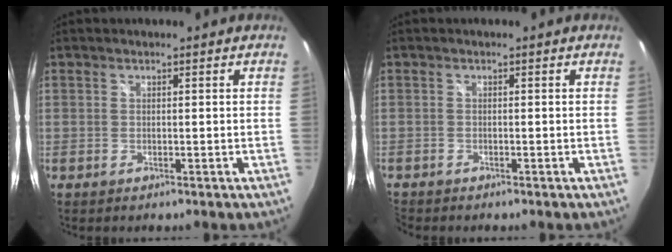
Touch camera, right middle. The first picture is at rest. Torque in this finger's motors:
{"motor_torque": [-0.34, -0.40, 0.05, -0.01]}